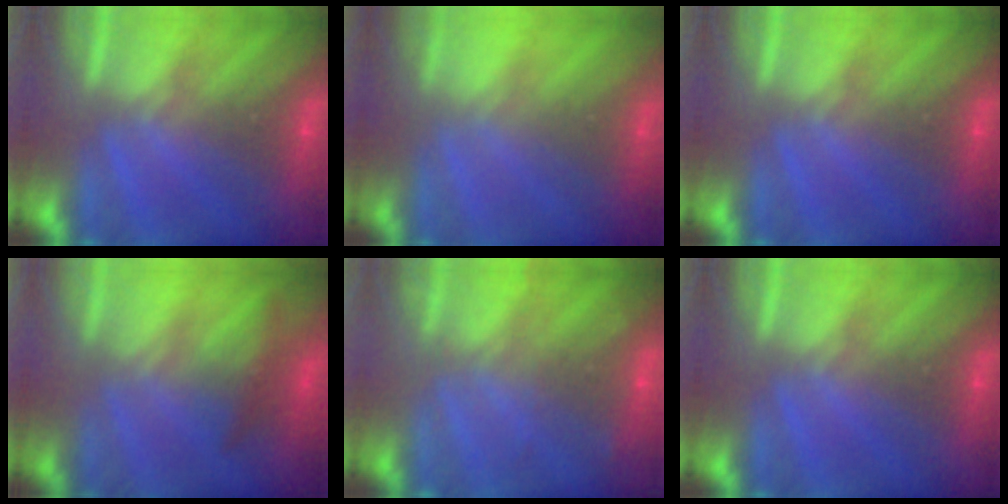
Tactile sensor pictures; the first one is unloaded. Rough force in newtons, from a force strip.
{"total": 2.4}
{"total": 0.0}
{"total": 1.3}
{"total": 2.3}
{"total": 0.0}